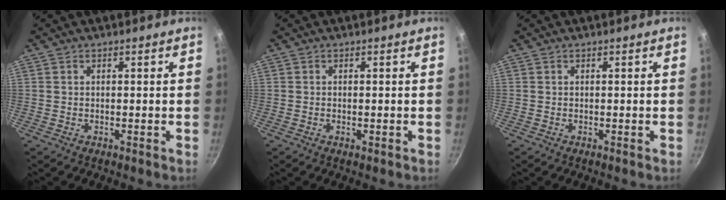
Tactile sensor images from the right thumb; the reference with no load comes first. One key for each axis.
{"total": 0.6, "fx": -0.2, "fy": 0.3, "fz": 0.5, "tx": -0.008, "ty": 0.001, "tz": -0.003}
{"total": 0.0}